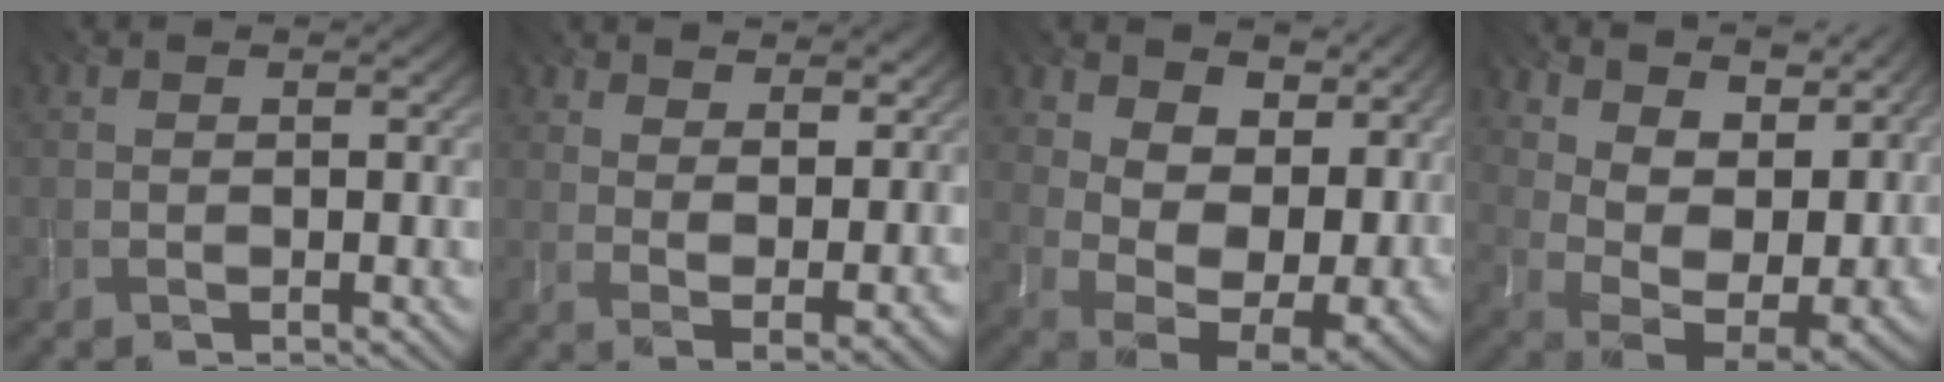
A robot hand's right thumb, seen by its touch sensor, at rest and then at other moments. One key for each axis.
{"total": 9.5, "fx": 6.8, "fy": 3.5, "fz": 5.6, "tx": -0.095, "ty": -0.007, "tz": 0.101}
{"total": 15.6, "fx": 4.5, "fy": 9.0, "fz": 12.0, "tx": -0.167, "ty": 0.014, "tz": 0.108}
{"total": 14.7, "fx": 7.0, "fy": 6.8, "fz": 11.0, "tx": -0.160, "ty": 0.026, "tz": 0.147}